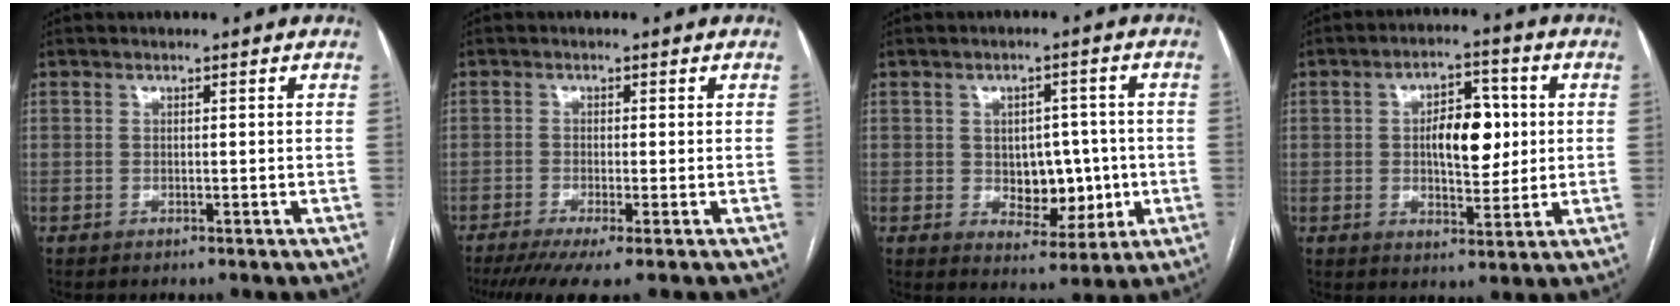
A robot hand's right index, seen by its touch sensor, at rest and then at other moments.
{"total": 5.5, "force": [-3.7, 0.2, 4.1], "torque": [-0.064, -0.013, -0.063]}
{"total": 7.7, "force": [-0.6, 5.0, 5.9], "torque": [-0.072, 0.010, 0.004]}
{"total": 8.9, "force": [1.0, 4.1, 7.8], "torque": [-0.122, 0.012, 0.019]}